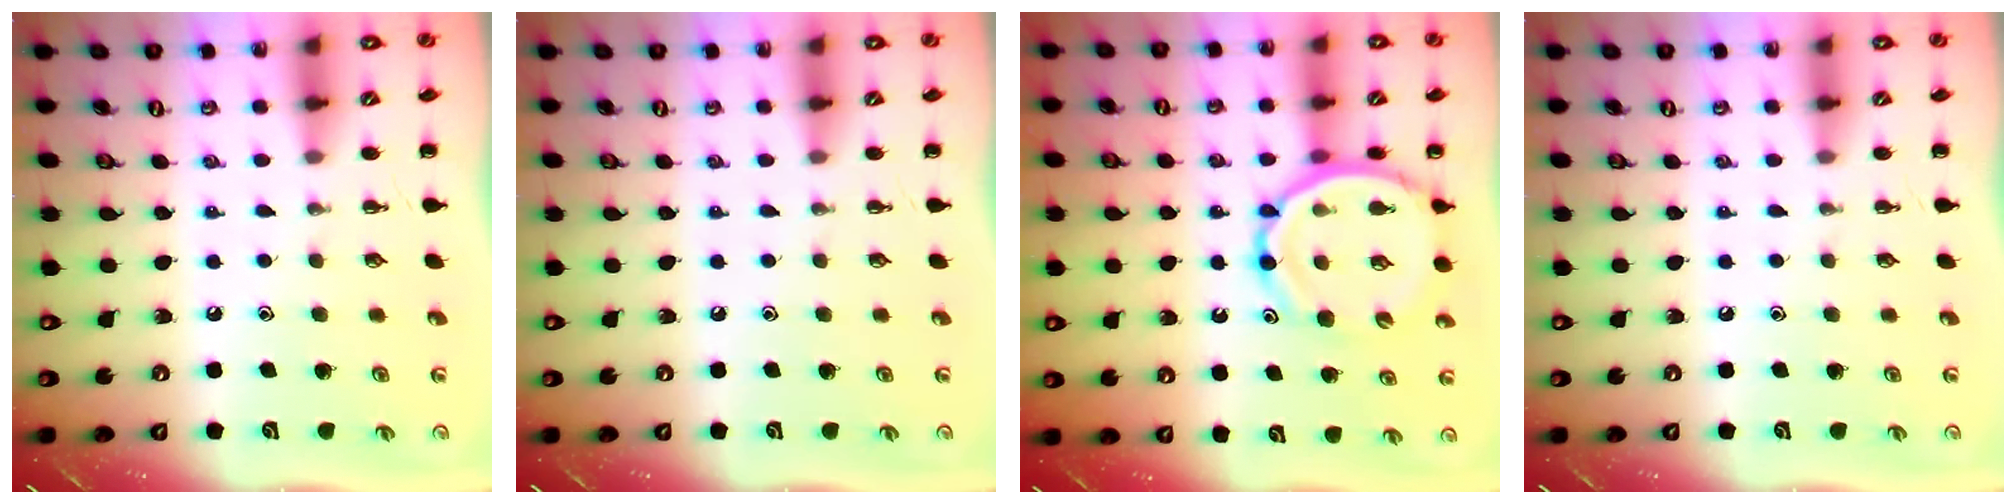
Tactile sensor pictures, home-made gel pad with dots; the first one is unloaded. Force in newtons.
{"total": 0.0}
{"total": 13.6, "press": 13.2, "slide": 3.5}
{"total": 0.0}